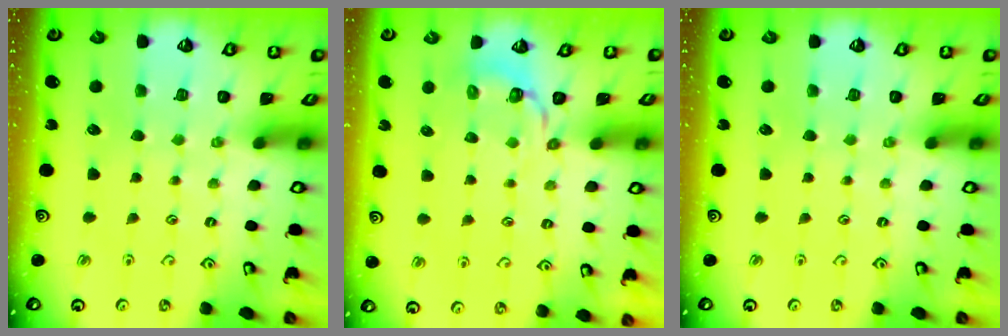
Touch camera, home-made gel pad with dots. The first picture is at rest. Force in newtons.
{"total": 3.3, "press": 2.1, "slide": 2.6}
{"total": 0.0}